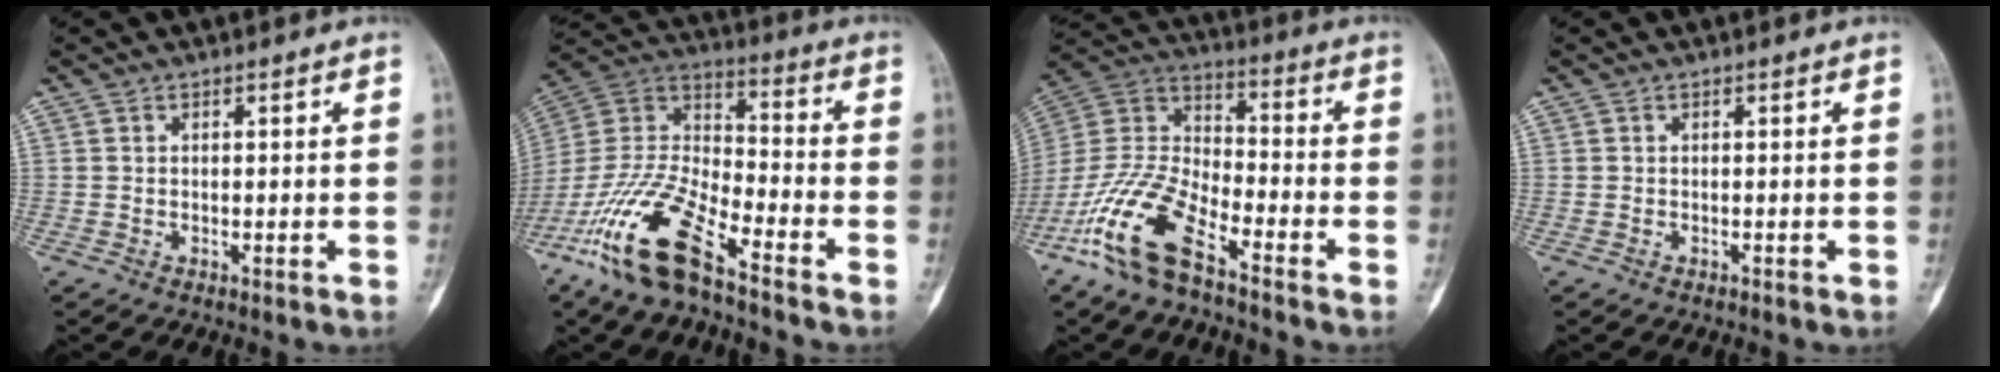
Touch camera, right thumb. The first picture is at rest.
{"total": 18.2, "force": [-11.8, 5.5, 12.7], "torque": [-0.256, 0.058, -0.226]}
{"total": 15.8, "force": [-9.8, 5.8, 10.9], "torque": [-0.226, 0.054, -0.197]}
{"total": 0.0}